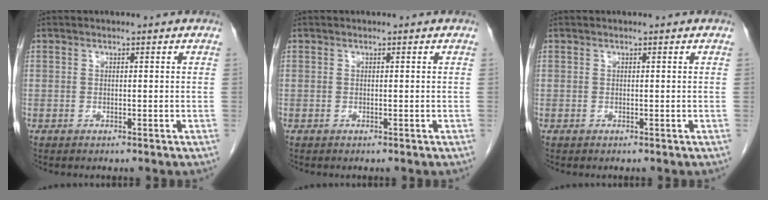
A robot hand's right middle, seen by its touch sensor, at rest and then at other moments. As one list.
[{"total": 0.0}, {"total": 0.0}]